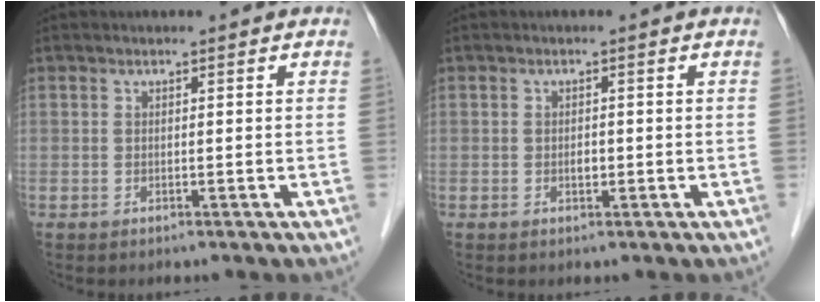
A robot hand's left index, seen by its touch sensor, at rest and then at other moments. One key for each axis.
{"total": 1.0, "fx": -0.3, "fy": 0.6, "fz": 0.8, "tx": -0.015, "ty": 0.002, "tz": -0.003}